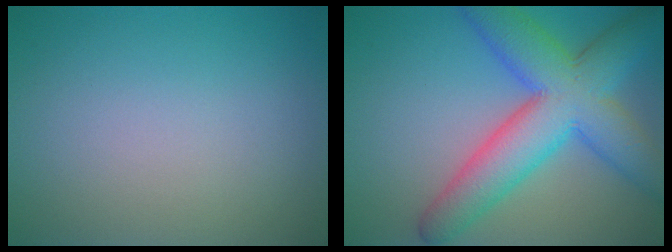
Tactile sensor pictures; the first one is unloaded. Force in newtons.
{"total": 9.6, "press": 9.6, "slide": 0.4}